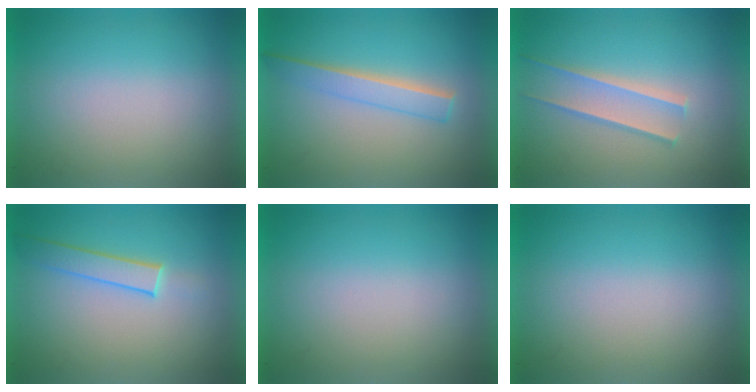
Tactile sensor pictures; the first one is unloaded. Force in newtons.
{"total": 2.2}
{"total": 1.7}
{"total": 1.9}
{"total": 0.0}
{"total": 0.0}